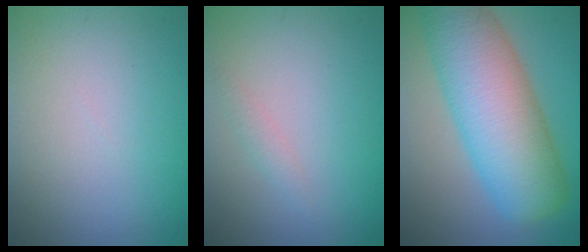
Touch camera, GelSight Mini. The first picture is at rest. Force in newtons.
{"total": 1.0, "press": 0.9, "slide": 0.1}
{"total": 10.4, "press": 10.3, "slide": 0.7}